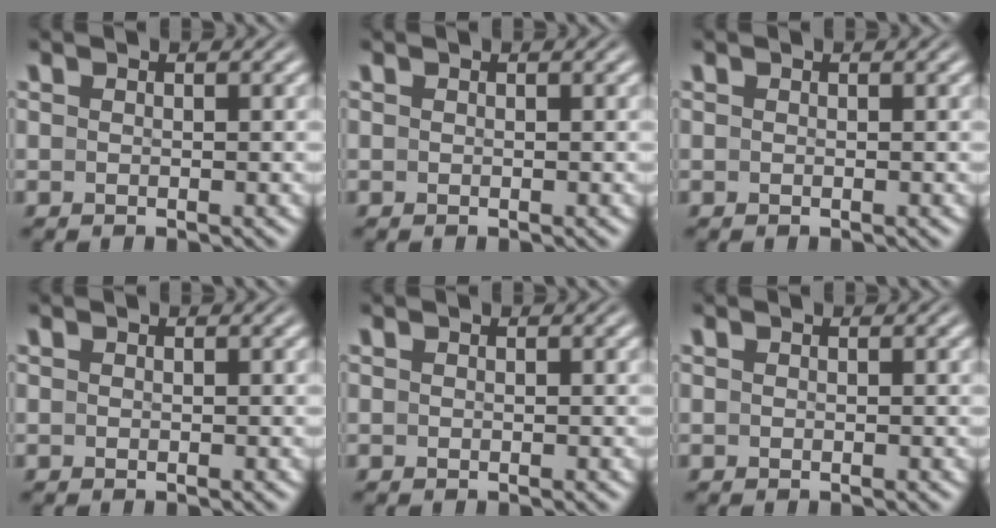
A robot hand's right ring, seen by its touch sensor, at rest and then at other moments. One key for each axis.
{"total": 0.0}
{"total": 0.0}
{"total": 0.0}
{"total": 0.0}
{"total": 0.0}